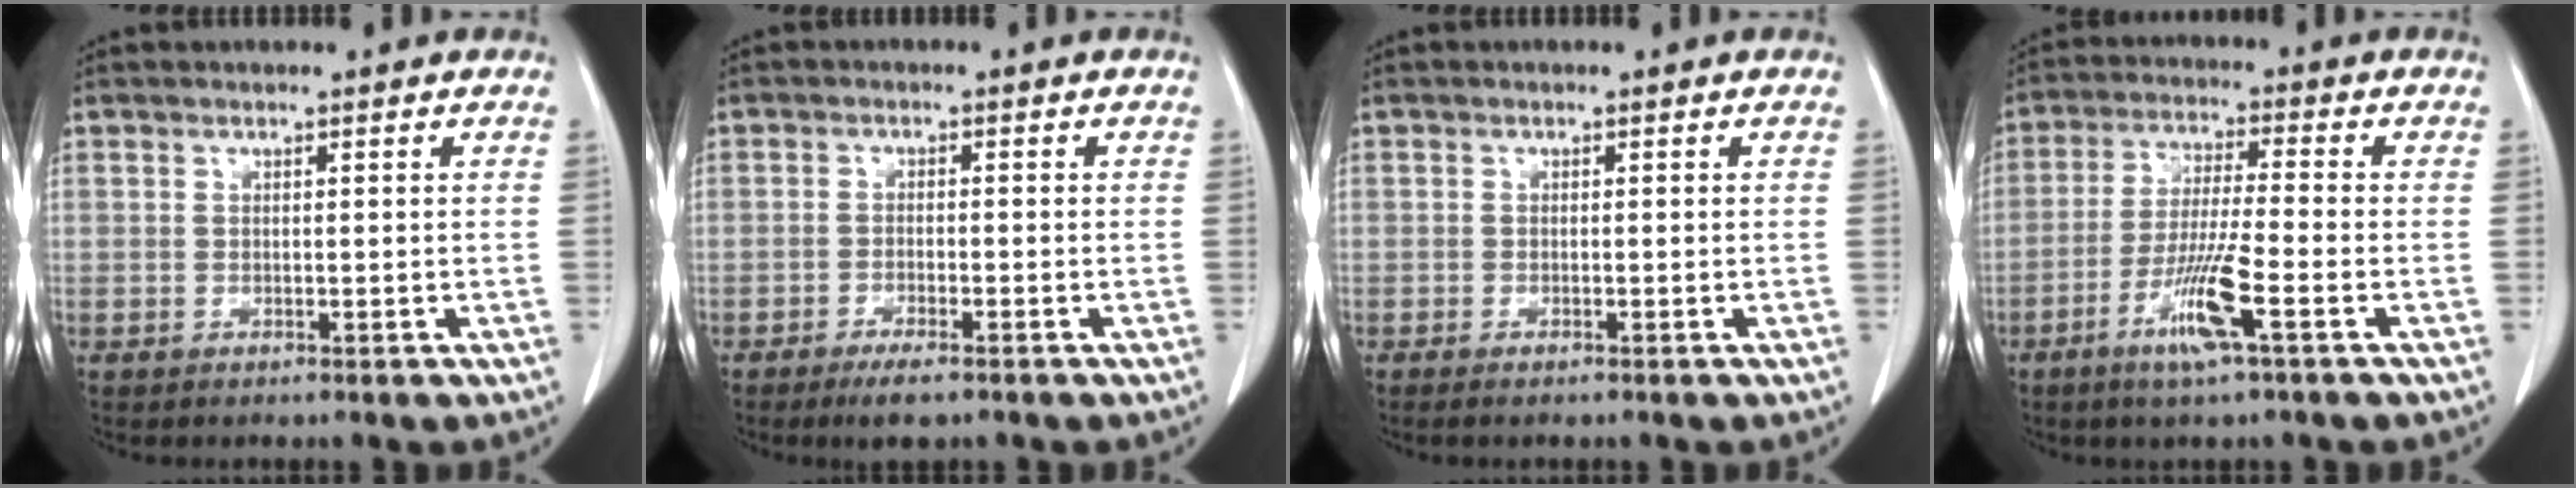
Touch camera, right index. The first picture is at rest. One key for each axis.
{"total": 3.9, "fx": -2.8, "fy": 0.7, "fz": 2.7, "tx": -0.049, "ty": -0.006, "tz": -0.045}
{"total": 1.1, "fx": -0.9, "fy": 0.1, "fz": 0.6, "tx": -0.014, "ty": -0.003, "tz": -0.012}
{"total": 8.9, "fx": -4.1, "fy": -0.2, "fz": 7.9, "tx": -0.159, "ty": -0.014, "tz": -0.079}